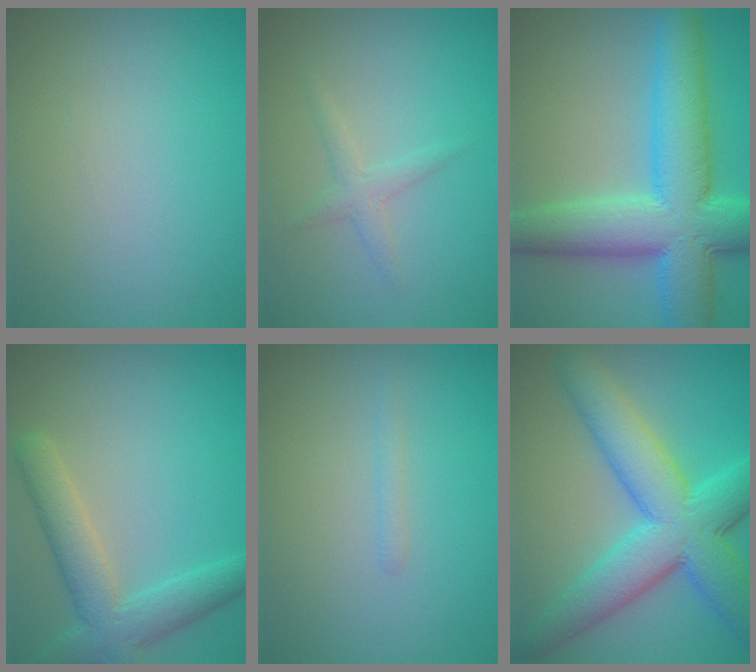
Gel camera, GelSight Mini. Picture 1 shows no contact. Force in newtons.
{"total": 1.6, "press": 1.6, "slide": 0.0}
{"total": 11.0, "press": 11.0, "slide": 0.2}
{"total": 5.3, "press": 5.3, "slide": 0.3}
{"total": 0.7, "press": 0.7, "slide": 0.1}
{"total": 10.0, "press": 10.0, "slide": 0.2}